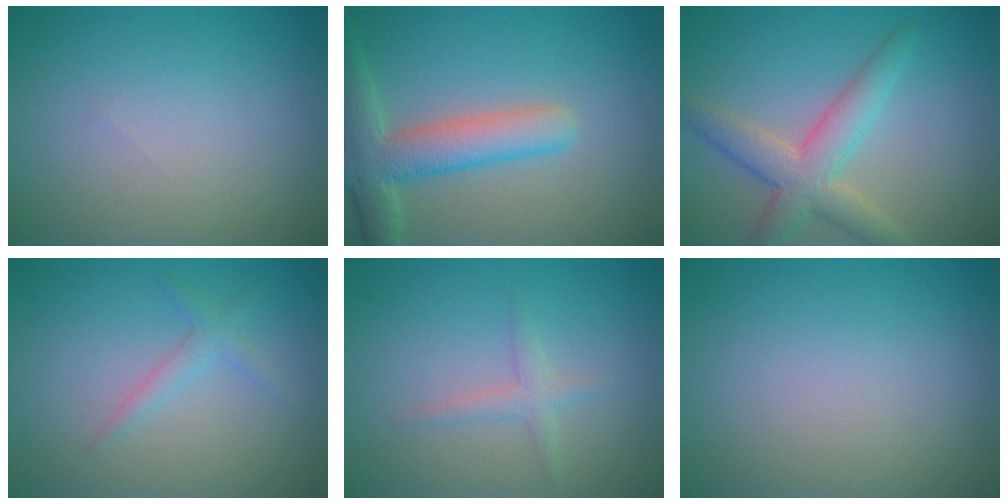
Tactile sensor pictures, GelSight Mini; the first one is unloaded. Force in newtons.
{"total": 5.5, "press": 5.5, "slide": 0.3}
{"total": 4.6, "press": 4.6, "slide": 0.2}
{"total": 1.4, "press": 1.4, "slide": 0.1}
{"total": 1.5, "press": 1.5, "slide": 0.1}
{"total": 0.0}